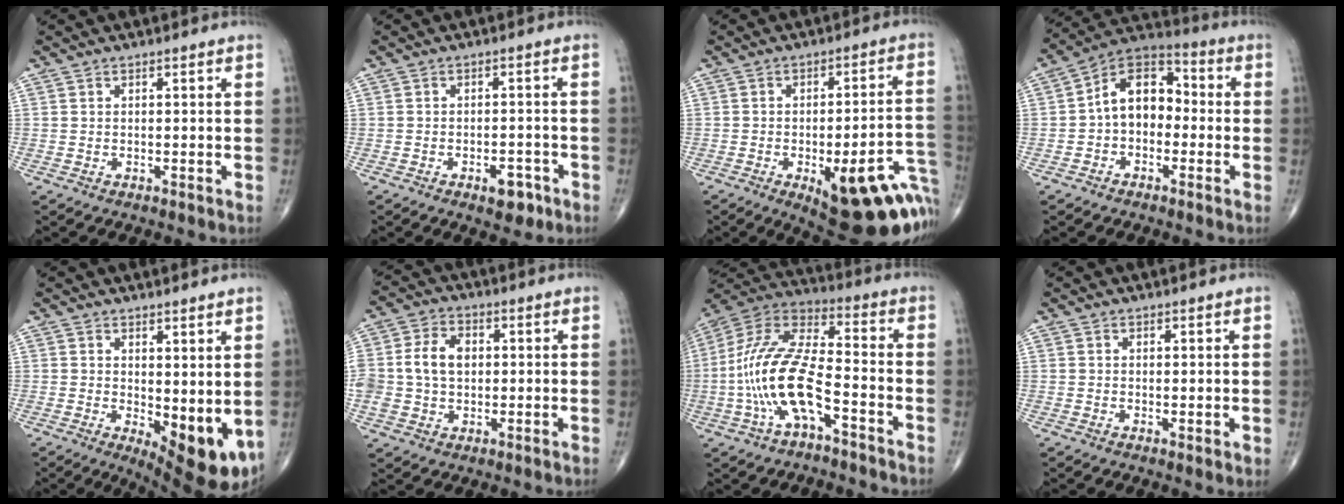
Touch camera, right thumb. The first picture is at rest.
{"total": 4.6, "force": [-2.5, 2.3, 3.1], "torque": [-0.029, 0.012, -0.031]}
{"total": 23.5, "force": [-9.3, 8.2, 20.0], "torque": [-0.184, 0.037, -0.102]}
{"total": 11.2, "force": [-0.8, 7.9, 7.9], "torque": [-0.099, 0.042, -0.035]}
{"total": 9.8, "force": [-0.4, 3.9, 9.0], "torque": [-0.111, -0.026, 0.009]}
{"total": 10.3, "force": [0.7, 7.7, 6.8], "torque": [-0.128, 0.014, 0.014]}
{"total": 16.9, "force": [-5.3, 6.6, 14.6], "torque": [-0.307, 0.051, -0.102]}
{"total": 1.1, "force": [0.3, 0.3, 1.0], "torque": [-0.021, -0.006, 0.003]}